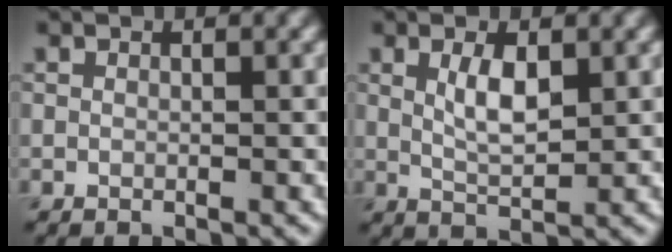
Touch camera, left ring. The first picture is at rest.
{"total": 2.9, "force": [0.8, 1.1, 2.6], "torque": [-0.052, -0.001, 0.018]}